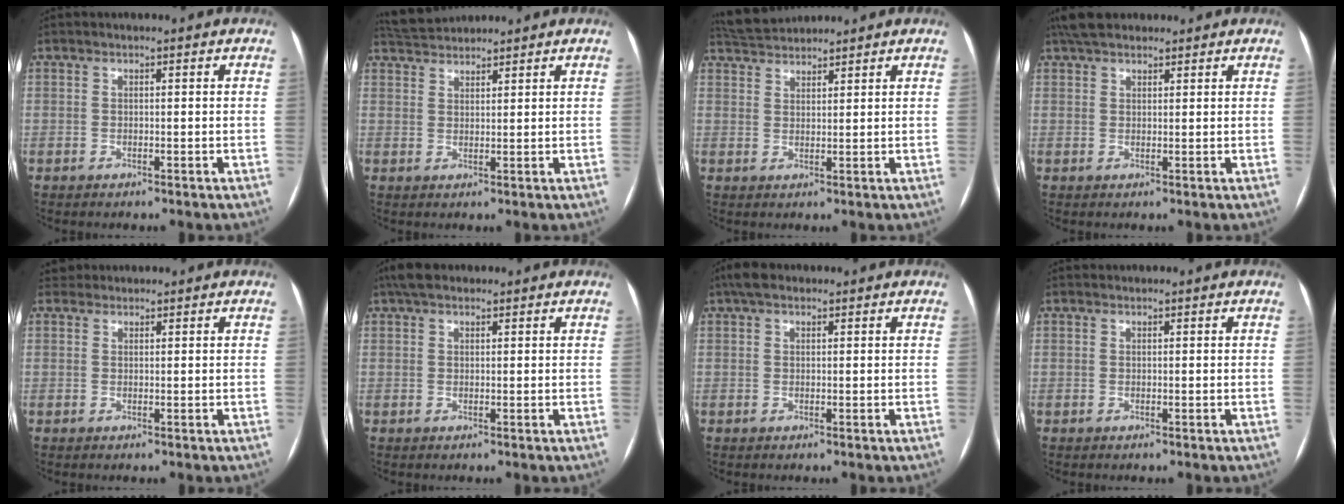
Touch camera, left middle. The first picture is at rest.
{"total": 4.5, "force": [4.5, 0.3, 0.4], "torque": [-0.015, 0.027, 0.084]}
{"total": 5.0, "force": [4.9, 0.3, 0.6], "torque": [-0.018, 0.028, 0.092]}
{"total": 5.5, "force": [4.6, 2.1, 2.1], "torque": [-0.034, 0.030, 0.082]}
{"total": 1.5, "force": [1.3, 0.7, -0.5], "torque": [0.007, 0.013, 0.021]}
{"total": 4.3, "force": [3.5, 1.8, 1.9], "torque": [-0.034, 0.027, 0.063]}
{"total": 2.9, "force": [2.0, 1.3, 1.6], "torque": [-0.035, 0.024, 0.037]}
{"total": 0.0}